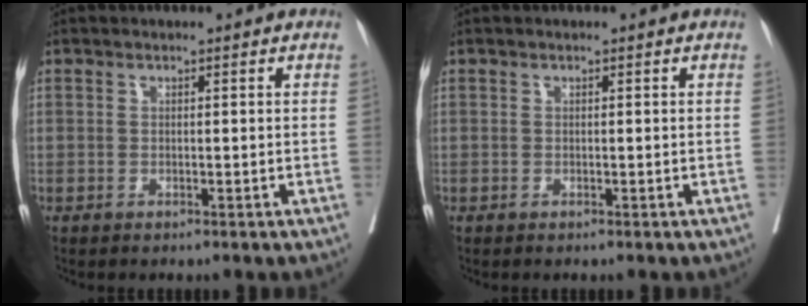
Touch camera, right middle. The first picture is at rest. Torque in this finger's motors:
{"motor_torque": [-0.22, -0.22, 0.00, 0.00]}